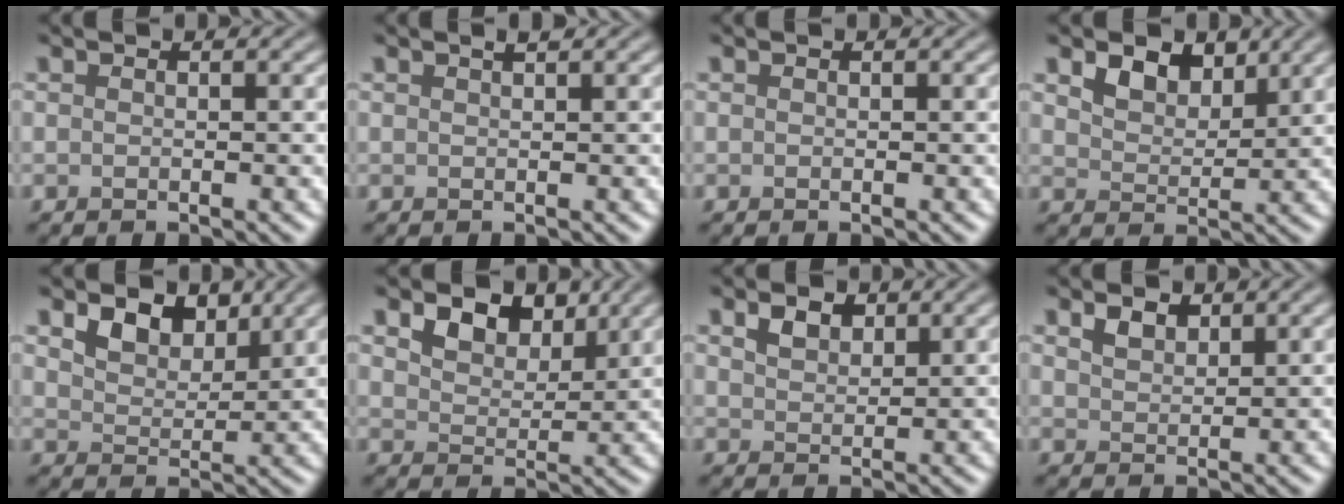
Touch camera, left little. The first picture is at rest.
{"total": 0.8, "force": [0.6, 0.1, 0.5], "torque": [-0.007, 0.001, 0.010]}
{"total": 0.0}
{"total": 3.4, "force": [2.3, 2.0, 1.6], "torque": [-0.039, -0.008, 0.039]}
{"total": 4.0, "force": [2.6, 2.4, 1.9], "torque": [-0.043, -0.010, 0.042]}
{"total": 4.6, "force": [2.9, 2.8, 2.2], "torque": [-0.045, -0.013, 0.050]}
{"total": 2.1, "force": [1.3, 1.3, 1.0], "torque": [-0.022, 0.003, 0.027]}
{"total": 1.8, "force": [1.3, 1.0, 0.8], "torque": [-0.018, 0.002, 0.028]}